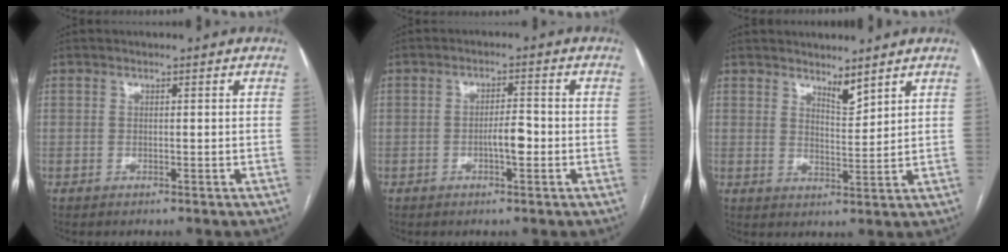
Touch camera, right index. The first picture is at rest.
{"total": 3.4, "force": [-1.0, 0.8, 3.2], "torque": [-0.051, 0.004, -0.017]}
{"total": 3.3, "force": [2.9, 0.5, 1.4], "torque": [-0.026, -0.015, 0.055]}